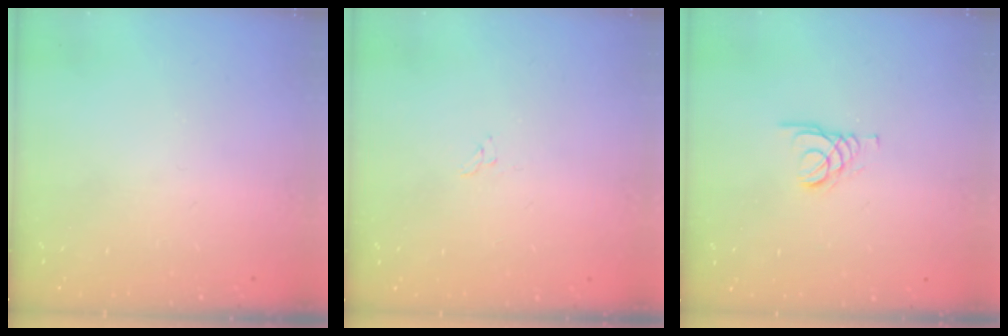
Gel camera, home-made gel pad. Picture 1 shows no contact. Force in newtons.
{"total": 4.6, "press": 4.6, "slide": 0.4}
{"total": 1.4, "press": 1.4, "slide": 0.2}